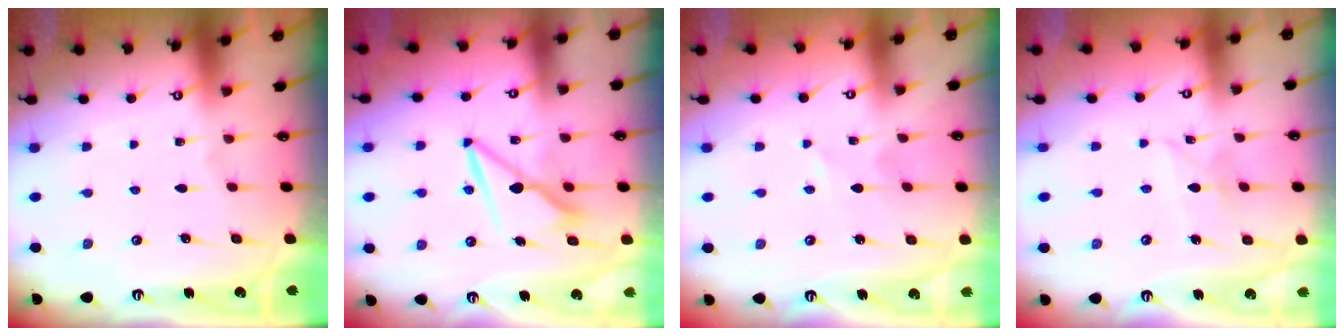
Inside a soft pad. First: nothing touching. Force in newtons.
{"total": 8.1, "press": 8.0, "slide": 1.3}
{"total": 1.6, "press": 1.6, "slide": 0.2}
{"total": 4.8, "press": 4.8, "slide": 0.4}